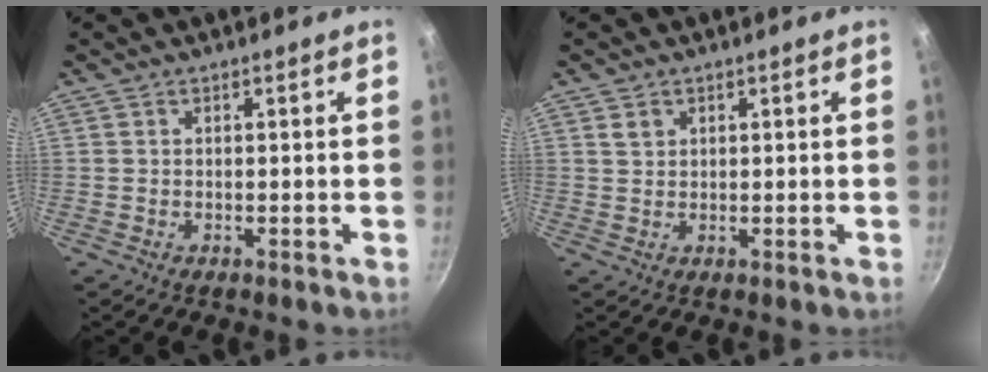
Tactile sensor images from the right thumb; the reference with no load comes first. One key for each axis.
{"total": 1.8, "fx": 1.0, "fy": 1.4, "fz": 0.6, "tx": -0.002, "ty": -0.005, "tz": 0.017}